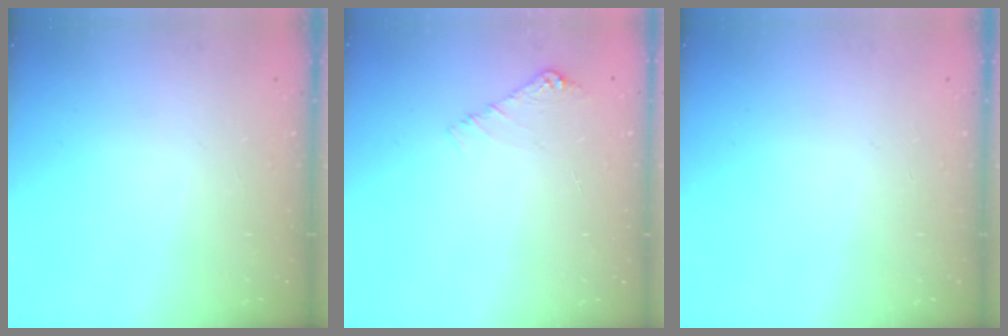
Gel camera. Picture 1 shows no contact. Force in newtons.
{"total": 4.3, "press": 4.3, "slide": 0.5}
{"total": 0.0}